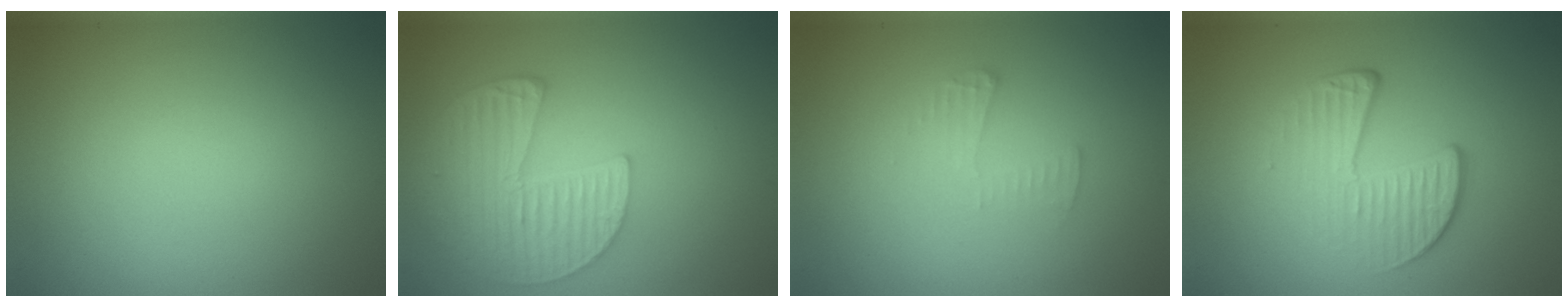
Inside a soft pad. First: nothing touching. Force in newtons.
{"total": 5.3, "press": 4.2, "slide": 3.2}
{"total": 1.4, "press": 1.4, "slide": 0.1}
{"total": 4.1, "press": 2.7, "slide": 3.1}